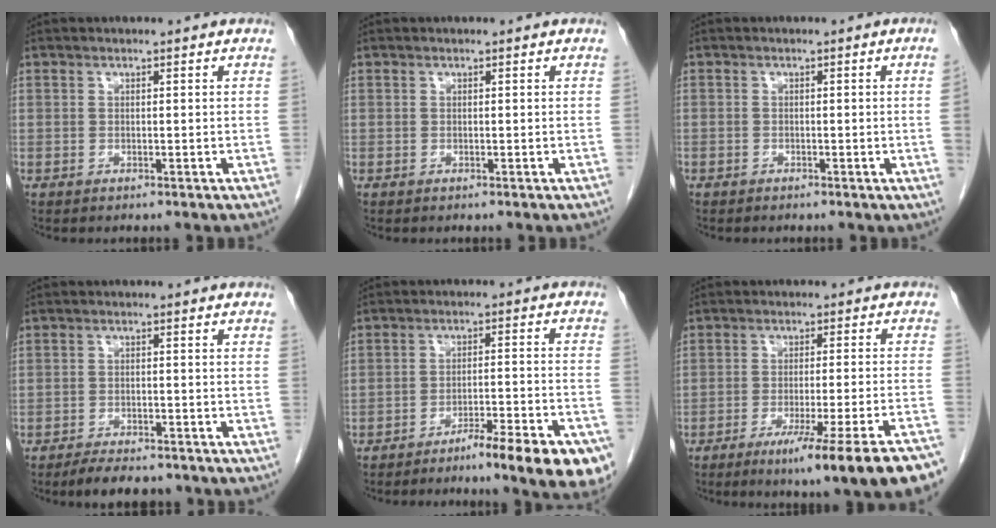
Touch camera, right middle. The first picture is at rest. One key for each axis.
{"total": 0.0}
{"total": 1.2, "fx": -0.3, "fy": -0.4, "fz": 1.1, "tx": -0.011, "ty": 0.001, "tz": -0.008}
{"total": 6.0, "fx": -5.1, "fy": 1.7, "fz": 2.6, "tx": -0.036, "ty": -0.007, "tz": -0.075}
{"total": 13.1, "fx": -9.1, "fy": 0.6, "fz": 9.4, "tx": -0.084, "ty": 0.010, "tz": -0.129}
{"total": 17.6, "fx": -12.9, "fy": -0.9, "fz": 12.0, "tx": -0.103, "ty": -0.018, "tz": -0.184}